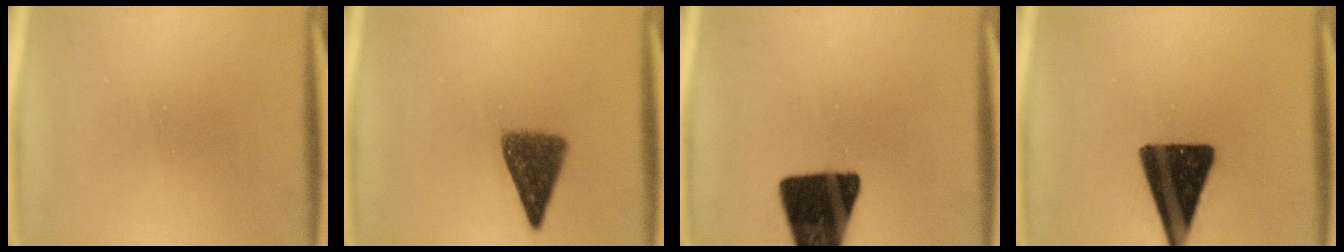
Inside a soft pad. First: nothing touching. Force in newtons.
{"total": 6.8}
{"total": 18.0}
{"total": 15.8}